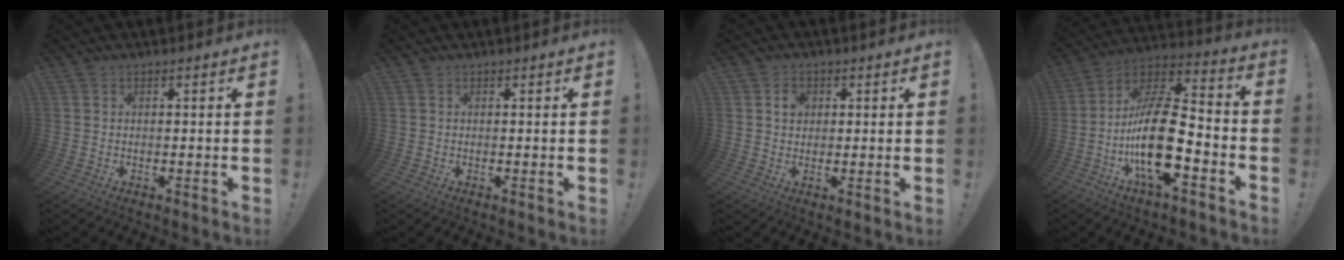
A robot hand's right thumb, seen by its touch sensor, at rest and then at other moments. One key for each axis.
{"total": 0.0}
{"total": 3.3, "fx": 0.8, "fy": 2.7, "fz": 1.7, "tx": -0.020, "ty": -0.001, "tz": 0.010}
{"total": 21.5, "fx": -5.8, "fy": 8.8, "fz": 18.7, "tx": -0.357, "ty": 0.036, "tz": -0.092}